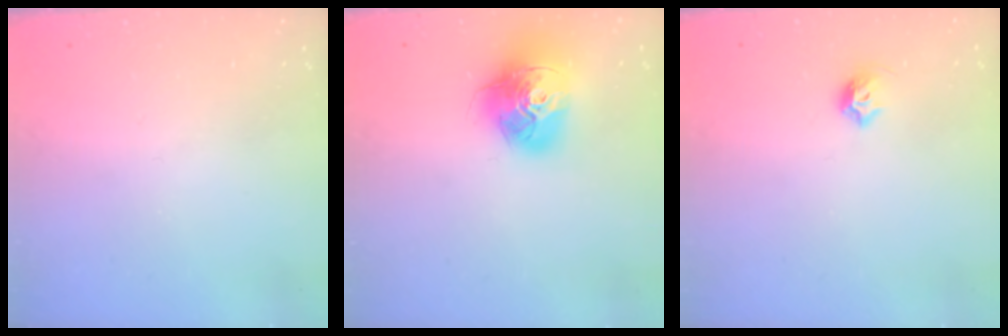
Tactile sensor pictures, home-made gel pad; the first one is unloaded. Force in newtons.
{"total": 16.4, "press": 16.4, "slide": 1.7}
{"total": 5.6, "press": 5.5, "slide": 1.3}